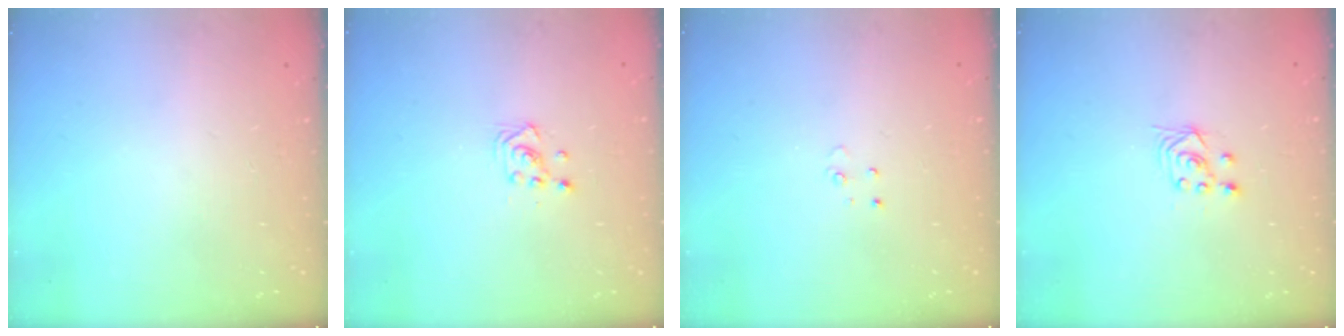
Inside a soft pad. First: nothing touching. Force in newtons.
{"total": 3.0, "press": 3.0, "slide": 0.3}
{"total": 3.0, "press": 2.9, "slide": 0.3}
{"total": 2.8, "press": 2.4, "slide": 1.4}